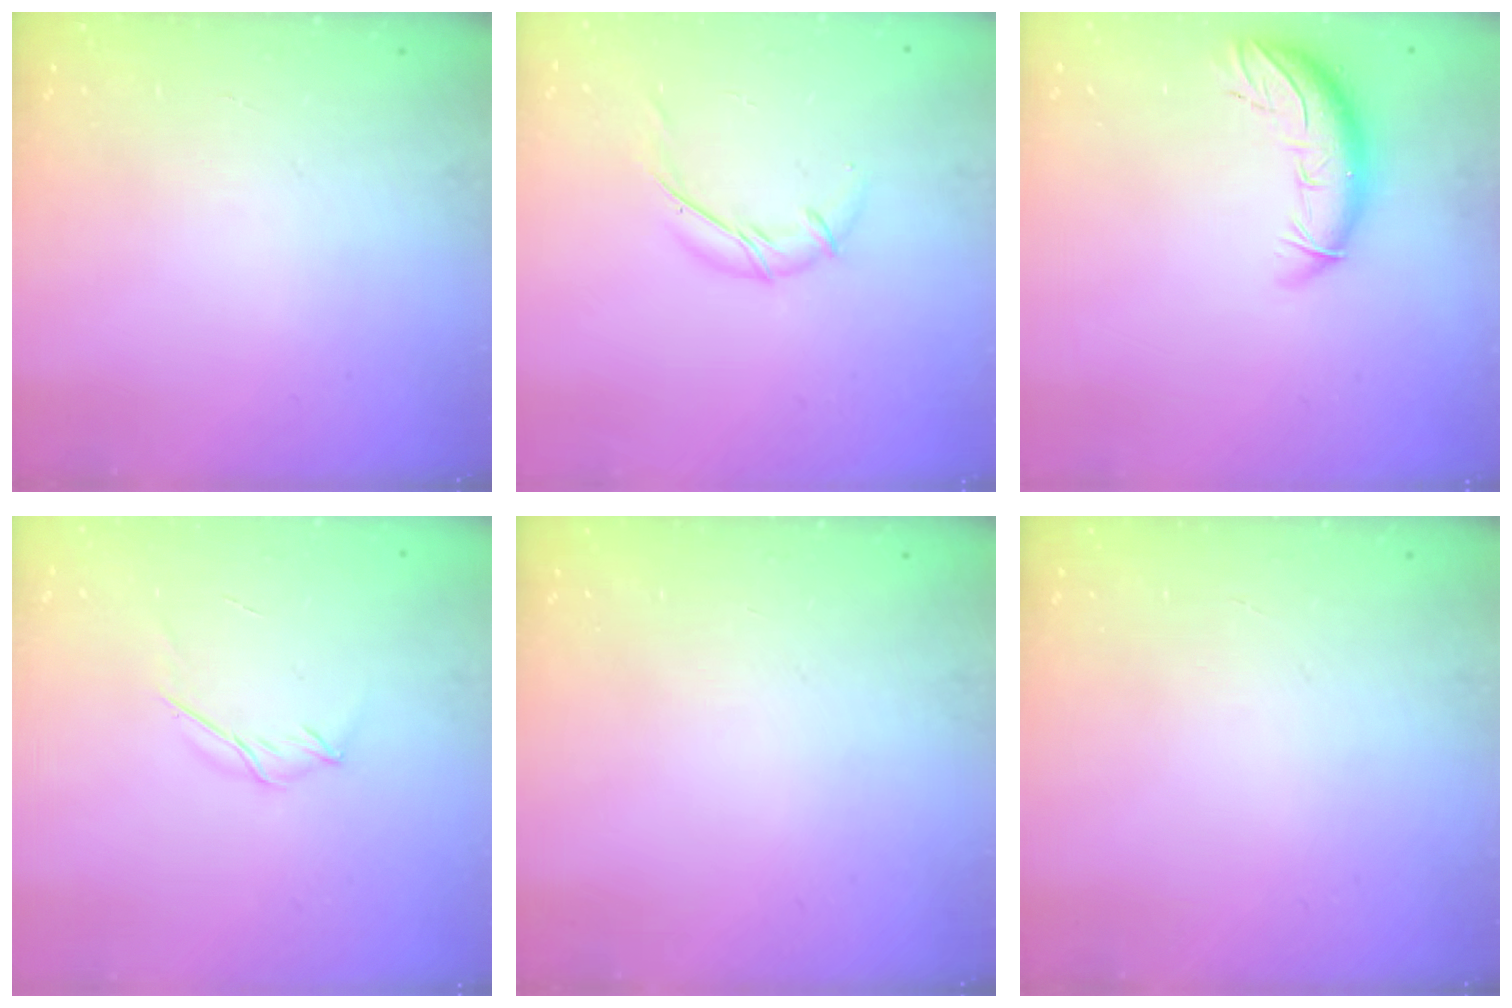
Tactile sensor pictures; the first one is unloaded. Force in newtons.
{"total": 7.3, "press": 7.3, "slide": 0.5}
{"total": 10.8, "press": 10.4, "slide": 3.1}
{"total": 3.9, "press": 3.8, "slide": 0.9}
{"total": 0.0}
{"total": 0.0}